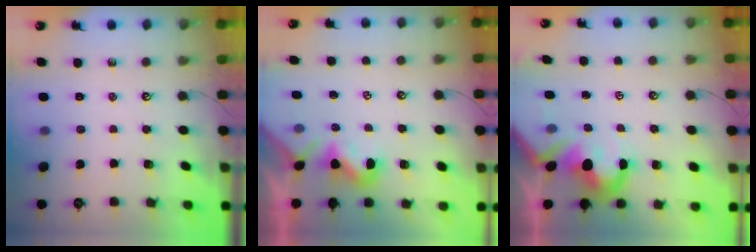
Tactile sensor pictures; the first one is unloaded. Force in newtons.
{"total": 1.1, "press": 1.0, "slide": 0.5}
{"total": 9.5, "press": 9.4, "slide": 1.5}